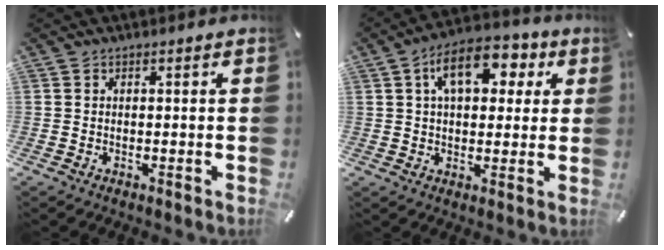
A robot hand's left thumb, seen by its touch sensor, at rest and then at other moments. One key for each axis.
{"total": 12.2, "fx": 4.7, "fy": 7.2, "fz": 8.7, "tx": -0.121, "ty": -0.005, "tz": 0.076}